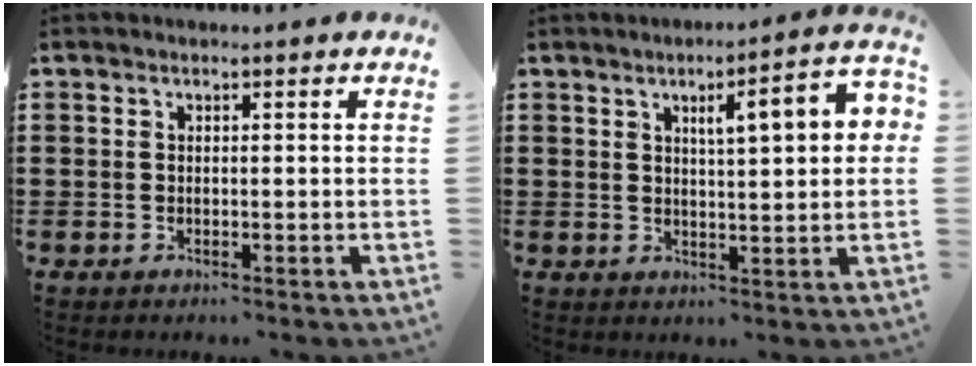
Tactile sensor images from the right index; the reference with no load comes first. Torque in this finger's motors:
{"motor_torque": [0.61, -0.19, 0.71, 0.10]}